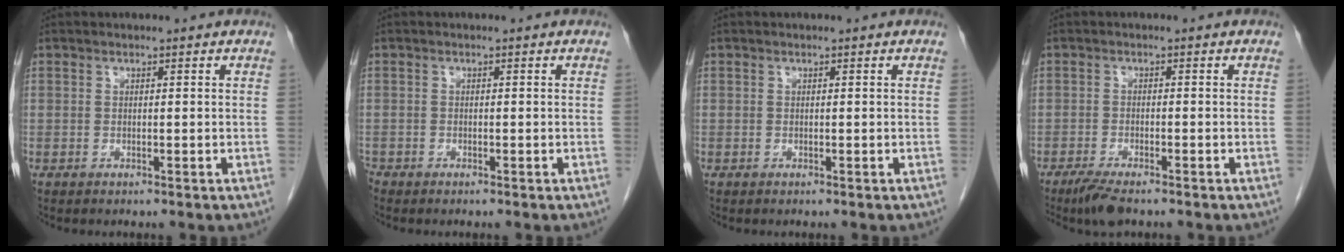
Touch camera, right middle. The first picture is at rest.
{"total": 0.9, "force": [-0.8, 0.3, 0.2], "torque": [-0.004, -0.001, -0.014]}
{"total": 0.0}
{"total": 4.5, "force": [-3.5, 0.8, 2.8], "torque": [-0.054, -0.010, -0.060]}